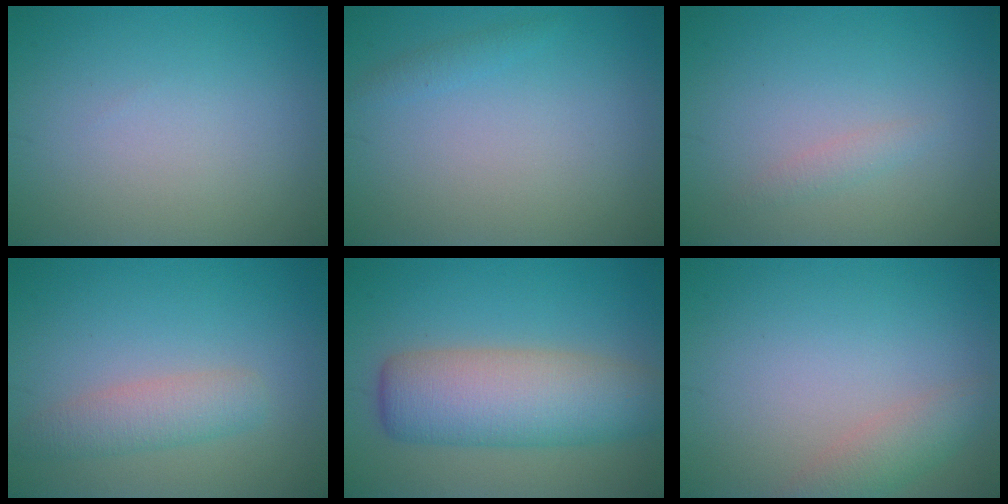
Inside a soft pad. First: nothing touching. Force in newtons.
{"total": 0.8, "press": 0.8, "slide": 0.2}
{"total": 0.9, "press": 0.9, "slide": 0.1}
{"total": 3.0, "press": 3.0, "slide": 0.1}
{"total": 8.1, "press": 8.1, "slide": 0.2}
{"total": 2.5, "press": 2.5, "slide": 0.2}